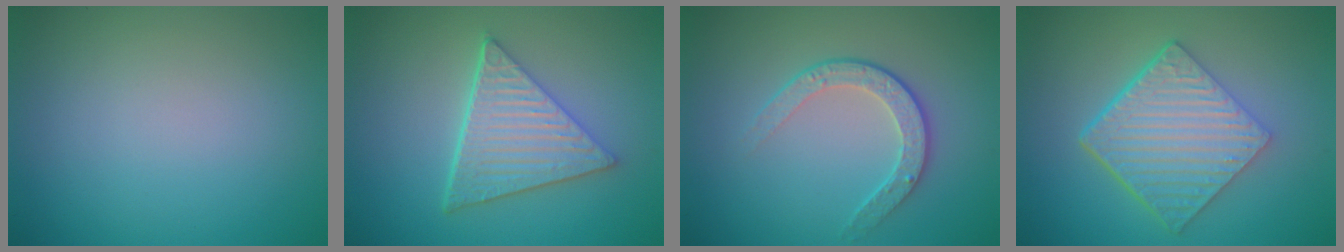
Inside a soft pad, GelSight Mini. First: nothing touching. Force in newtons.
{"total": 5.9, "press": 4.3, "slide": 4.0}
{"total": 2.6, "press": 2.0, "slide": 1.7}
{"total": 7.0, "press": 4.6, "slide": 5.2}